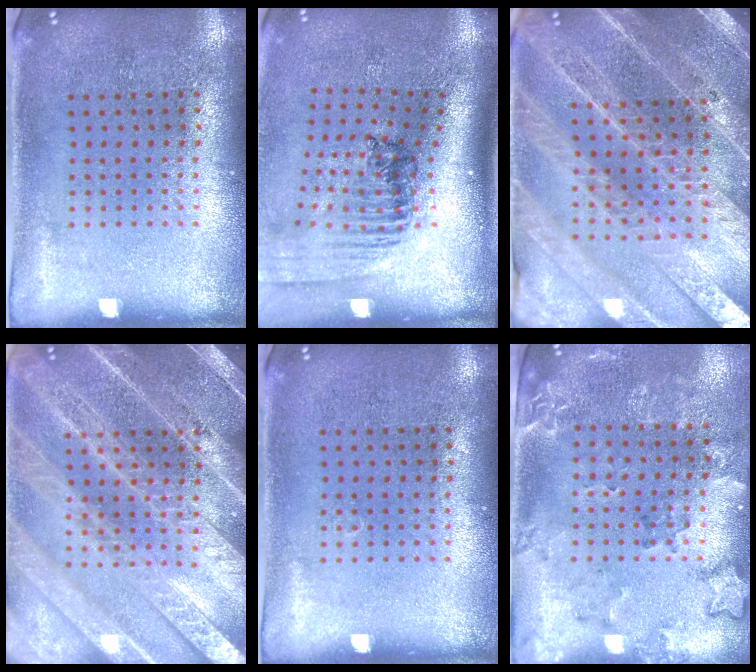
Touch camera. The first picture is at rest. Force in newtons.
{"total": 1.7, "press": 1.4, "slide": 1.0}
{"total": 4.4, "press": 4.0, "slide": 2.0}
{"total": 5.1, "press": 5.0, "slide": 0.6}
{"total": 0.0}
{"total": 1.8, "press": 1.5, "slide": 0.9}